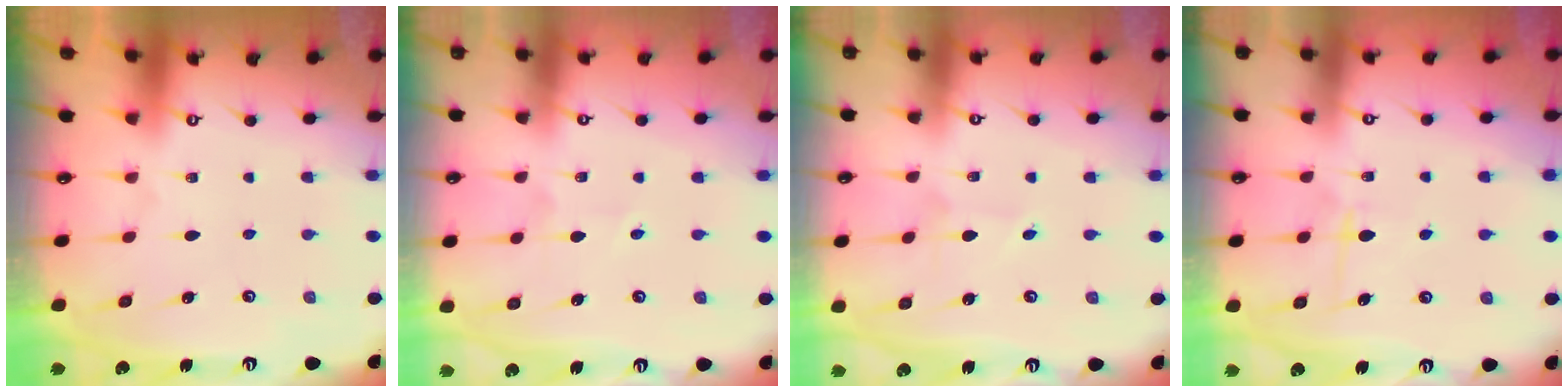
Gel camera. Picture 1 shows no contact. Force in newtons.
{"total": 2.8, "press": 2.6, "slide": 0.9}
{"total": 2.2, "press": 2.1, "slide": 0.3}
{"total": 5.4, "press": 5.3, "slide": 0.8}